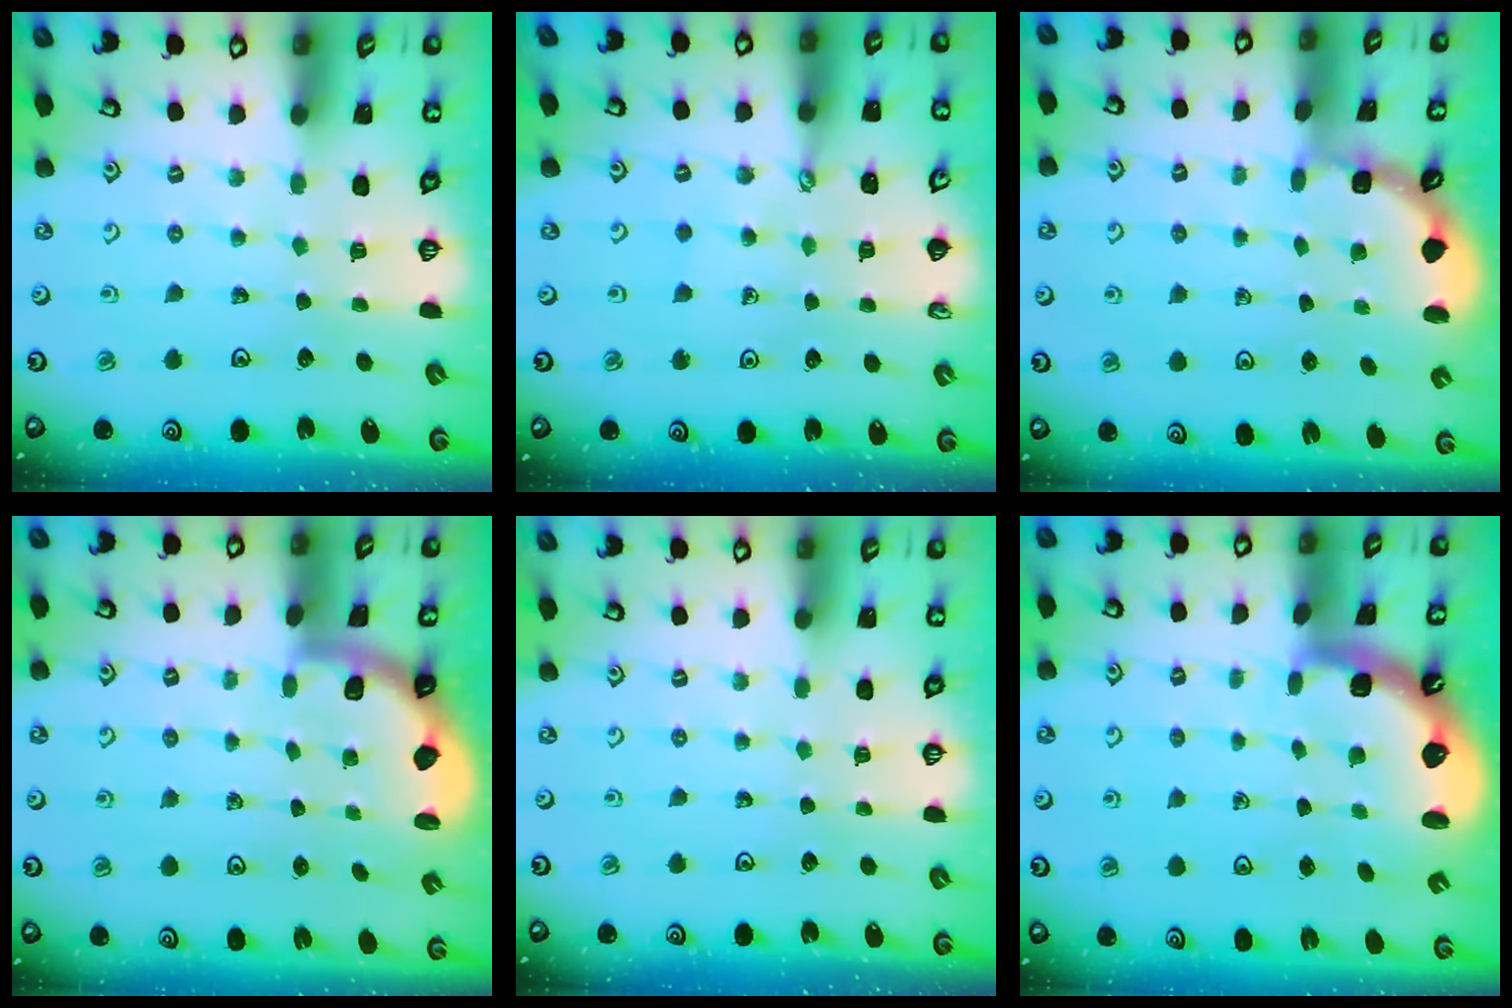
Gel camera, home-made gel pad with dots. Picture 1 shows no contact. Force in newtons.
{"total": 0.6, "press": 0.6, "slide": 0.1}
{"total": 1.6, "press": 1.6, "slide": 0.2}
{"total": 1.7, "press": 1.7, "slide": 0.3}
{"total": 0.0}
{"total": 3.2, "press": 2.2, "slide": 2.3}